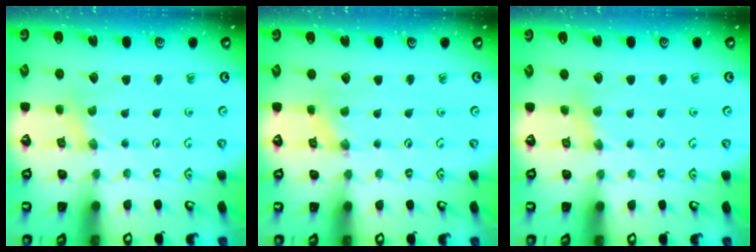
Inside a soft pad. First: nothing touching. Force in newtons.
{"total": 1.1, "press": 1.1, "slide": 0.2}
{"total": 2.8, "press": 2.7, "slide": 0.5}